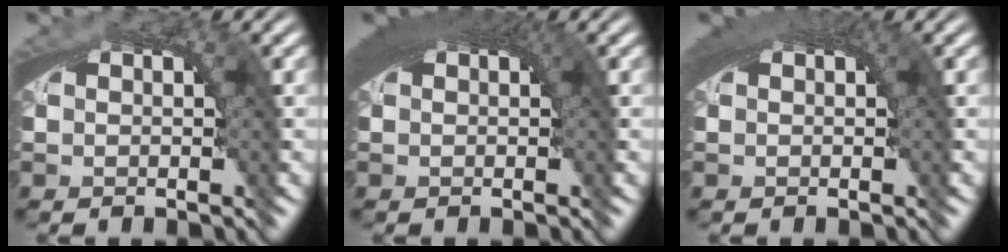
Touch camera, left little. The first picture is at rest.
{"total": 4.1, "force": [1.3, 1.4, 3.7], "torque": [-0.049, 0.014, 0.015]}
{"total": 2.4, "force": [0.9, 0.6, 2.1], "torque": [-0.027, 0.007, 0.014]}